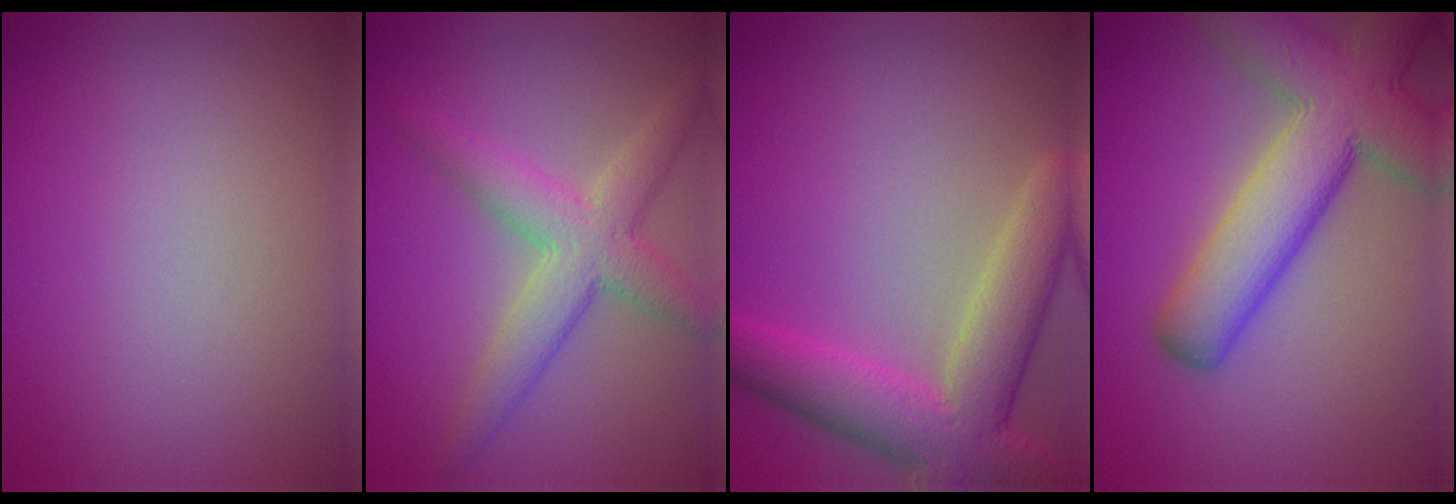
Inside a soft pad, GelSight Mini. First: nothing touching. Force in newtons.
{"total": 4.7, "press": 4.7, "slide": 0.2}
{"total": 7.3, "press": 7.3, "slide": 0.6}
{"total": 9.4, "press": 9.4, "slide": 0.5}